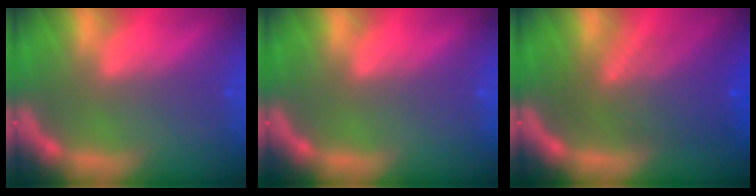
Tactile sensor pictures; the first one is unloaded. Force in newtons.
{"total": 0.0}
{"total": 7.6}